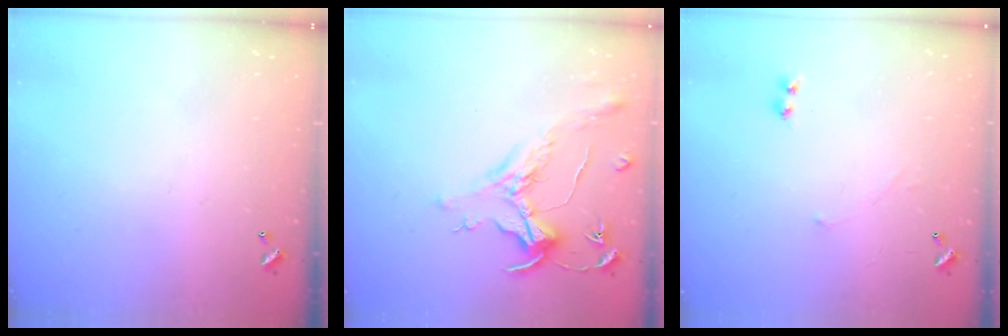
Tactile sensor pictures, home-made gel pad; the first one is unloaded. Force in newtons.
{"total": 1.5, "press": 1.3, "slide": 0.7}
{"total": 2.4, "press": 2.3, "slide": 0.5}